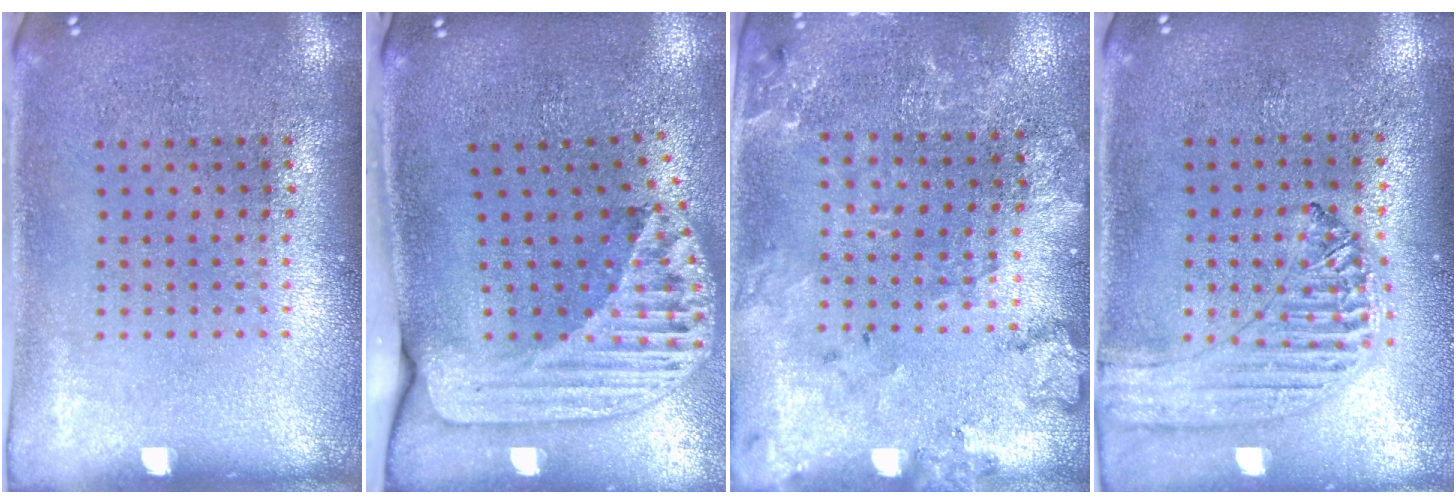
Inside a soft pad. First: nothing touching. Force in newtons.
{"total": 2.5, "press": 1.8, "slide": 1.8}
{"total": 1.9, "press": 1.9, "slide": 0.2}
{"total": 1.2, "press": 1.2, "slide": 0.2}